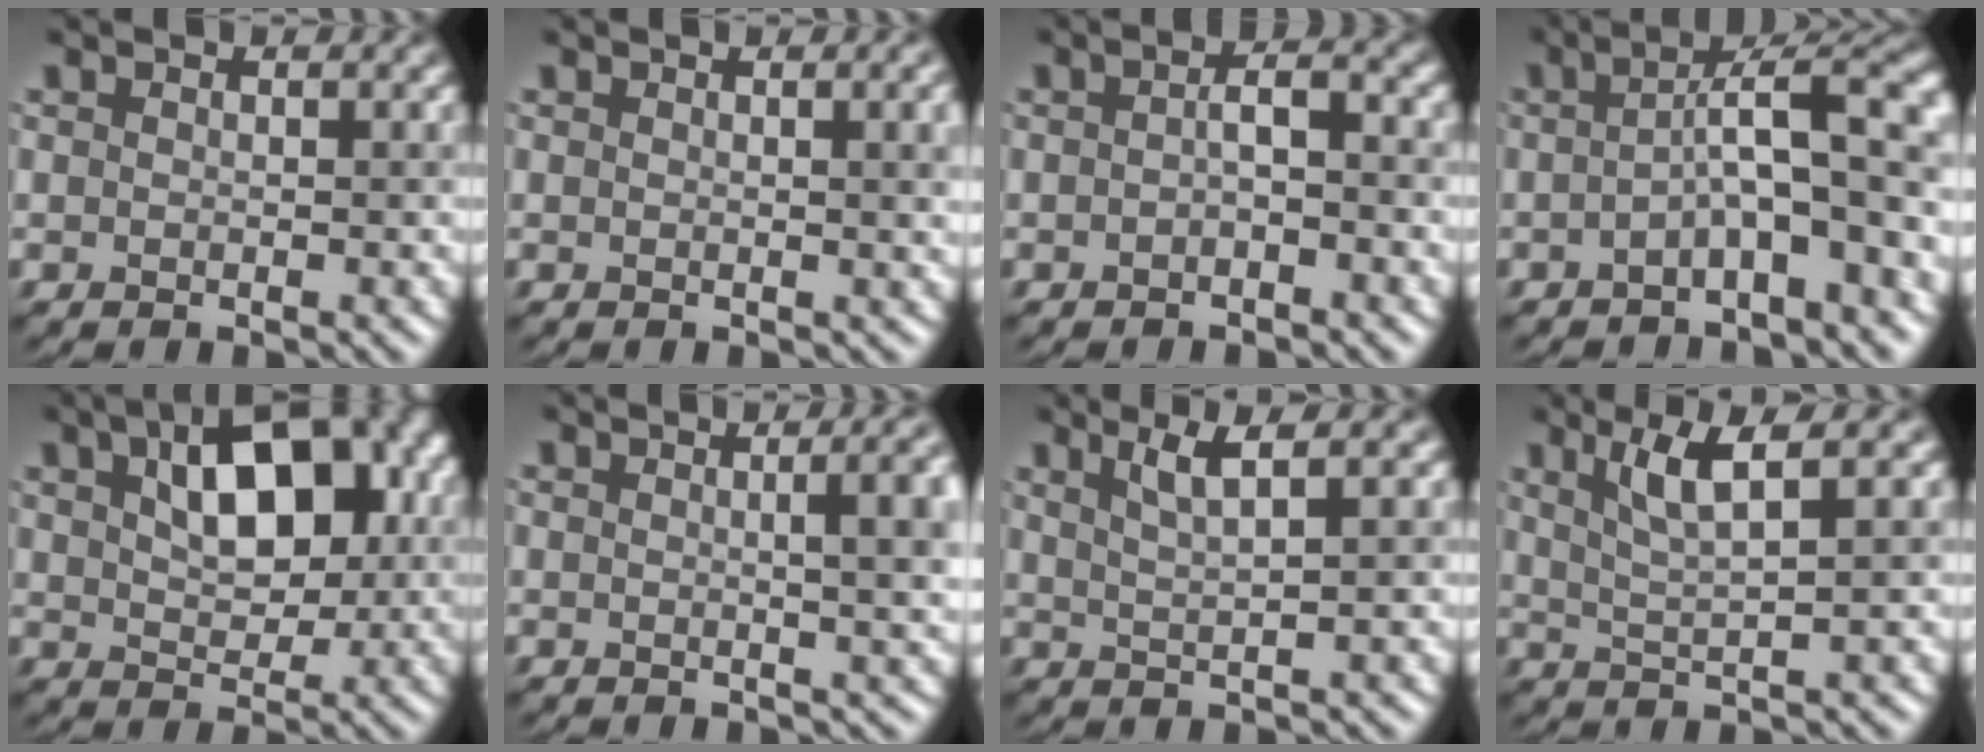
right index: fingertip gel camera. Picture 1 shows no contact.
{"total": 3.3, "force": [0.7, 1.2, 3.0], "torque": [-0.019, 0.010, 0.005]}
{"total": 1.9, "force": [-0.4, 0.5, 1.8], "torque": [-0.032, 0.005, -0.011]}
{"total": 7.4, "force": [-0.9, 1.8, 7.2], "torque": [-0.086, 0.022, -0.027]}
{"total": 9.6, "force": [3.1, 5.3, 7.4], "torque": [-0.104, 0.023, 0.044]}
{"total": 6.1, "force": [0.9, 2.2, 5.6], "torque": [-0.028, 0.019, 0.006]}
{"total": 3.1, "force": [1.8, 0.5, 2.4], "torque": [-0.032, 0.006, 0.033]}
{"total": 4.2, "force": [2.1, 0.6, 3.6], "torque": [-0.064, 0.003, 0.041]}